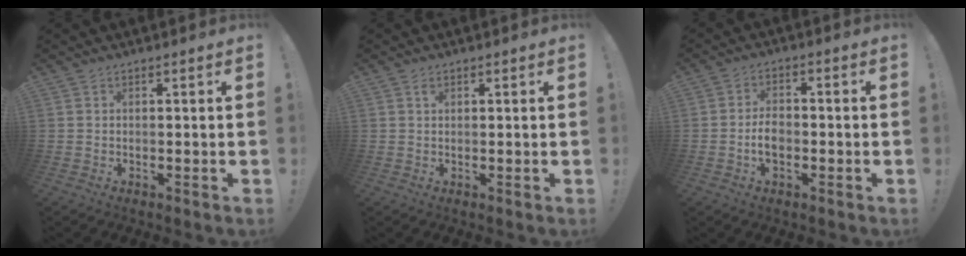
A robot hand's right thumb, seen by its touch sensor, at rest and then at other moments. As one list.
[{"total": 0.8, "force": [0.5, 0.5, 0.3], "torque": [0.002, -0.002, 0.007]}, {"total": 7.2, "force": [-2.1, 4.6, 5.1], "torque": [-0.089, 0.006, -0.038]}]